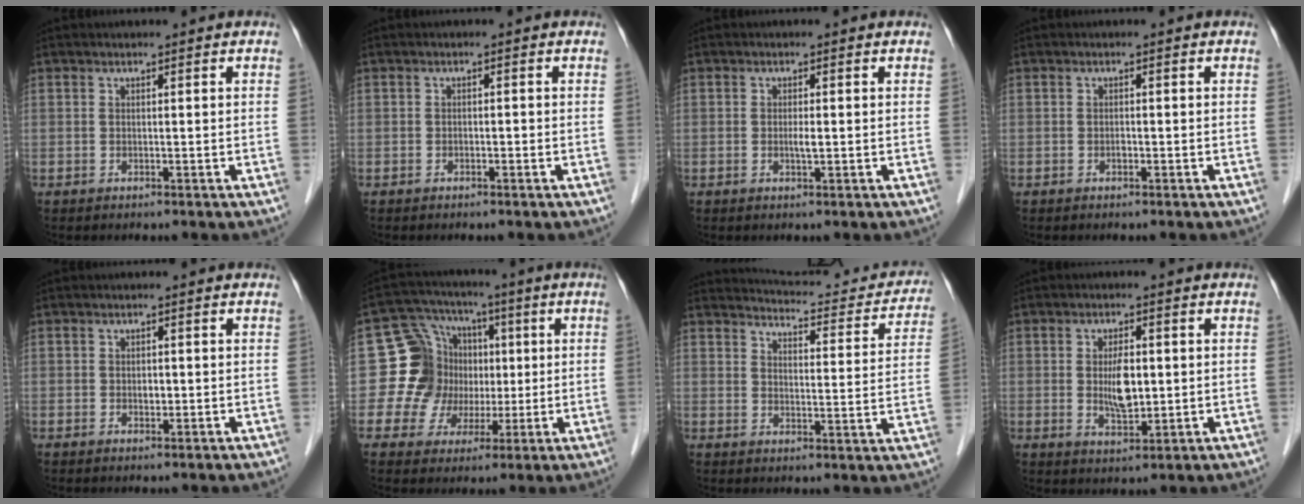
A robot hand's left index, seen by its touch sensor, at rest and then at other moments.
{"total": 0.6, "force": [-0.4, 0.3, 0.3], "torque": [-0.004, 0.000, -0.009]}
{"total": 1.2, "force": [-0.3, 0.3, 1.1], "torque": [-0.022, -0.005, -0.005]}
{"total": 0.6, "force": [-0.5, 0.3, 0.3], "torque": [-0.006, -0.002, -0.008]}
{"total": 1.2, "force": [-0.3, 0.9, 0.8], "torque": [-0.015, -0.002, -0.003]}
{"total": 10.7, "force": [0.0, 10.1, 3.6], "torque": [-0.060, 0.037, 0.008]}
{"total": 16.7, "force": [15.9, 3.5, 3.6], "torque": [-0.028, -0.035, 0.176]}
{"total": 5.3, "force": [0.0, 2.1, 4.8], "torque": [-0.093, -0.005, 0.005]}